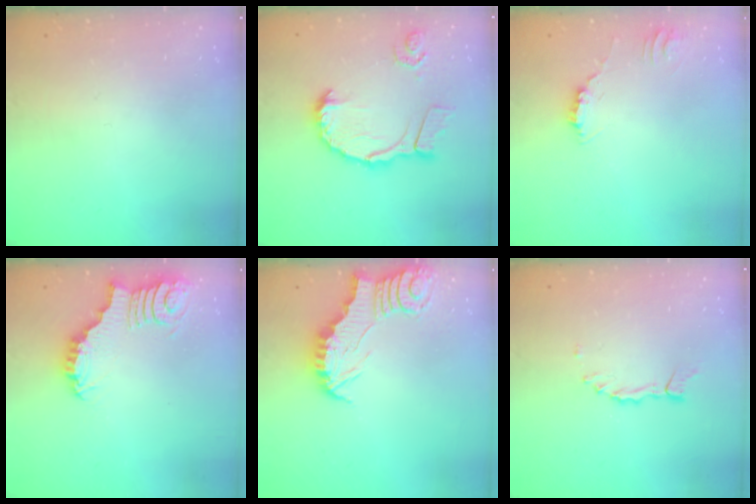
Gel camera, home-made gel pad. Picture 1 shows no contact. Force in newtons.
{"total": 12.1, "press": 12.0, "slide": 1.4}
{"total": 3.8, "press": 3.8, "slide": 0.2}
{"total": 3.1, "press": 3.1, "slide": 0.1}
{"total": 2.4, "press": 2.4, "slide": 0.2}
{"total": 0.9, "press": 0.9, "slide": 0.1}